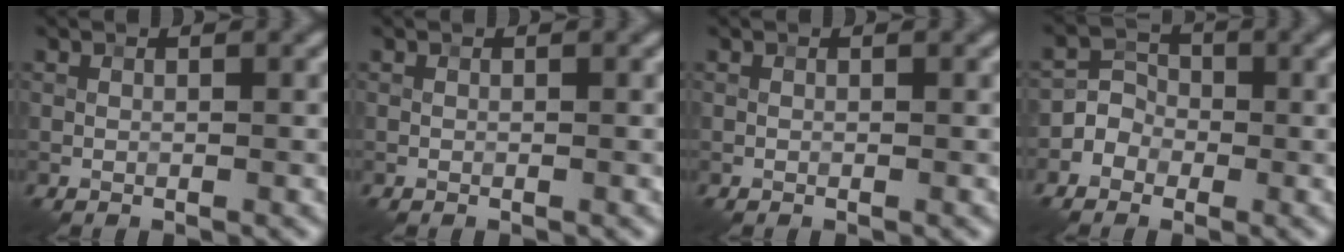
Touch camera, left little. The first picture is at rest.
{"total": 0.0}
{"total": 0.0}
{"total": 3.0, "force": [-1.1, 2.6, 0.9], "torque": [0.001, 0.007, -0.032]}